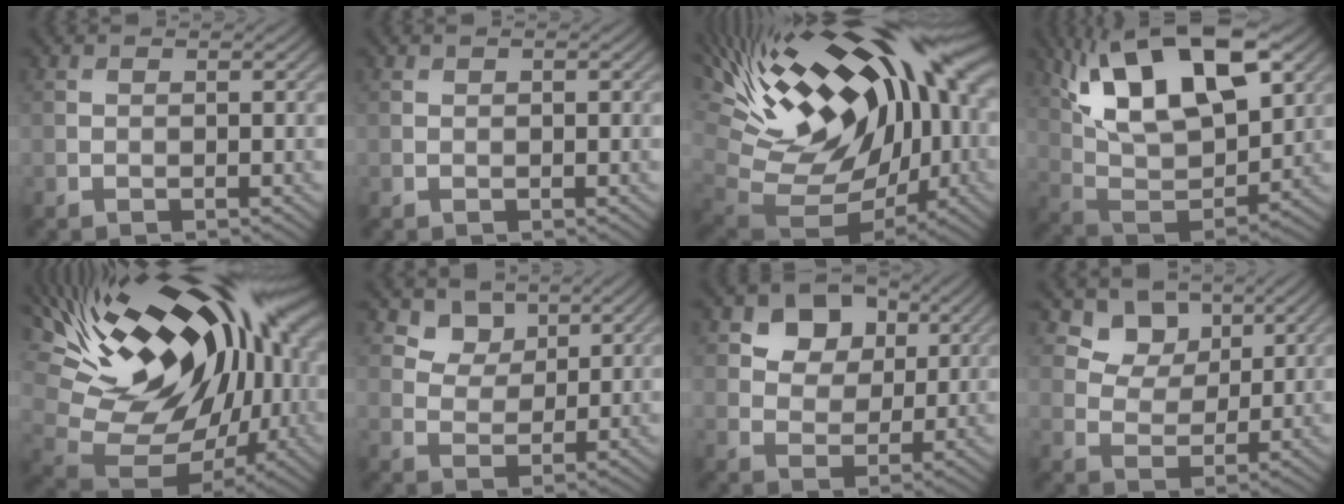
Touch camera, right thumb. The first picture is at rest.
{"total": 0.5, "force": [0.2, 0.2, 0.4], "torque": [-0.005, 0.002, 0.003]}
{"total": 21.4, "force": [5.1, 10.9, 17.7], "torque": [-0.344, 0.022, 0.088]}
{"total": 18.2, "force": [8.9, 8.3, 13.6], "torque": [-0.260, 0.025, 0.138]}
{"total": 22.1, "force": [7.3, 12.5, 16.7], "torque": [-0.309, 0.029, 0.128]}
{"total": 3.8, "force": [2.7, 2.4, 1.2], "torque": [-0.035, -0.017, 0.057]}
{"total": 7.0, "force": [3.4, 5.0, 3.6], "torque": [-0.069, -0.011, 0.053]}
{"total": 5.5, "force": [3.6, 3.7, 2.1], "torque": [-0.050, -0.025, 0.081]}